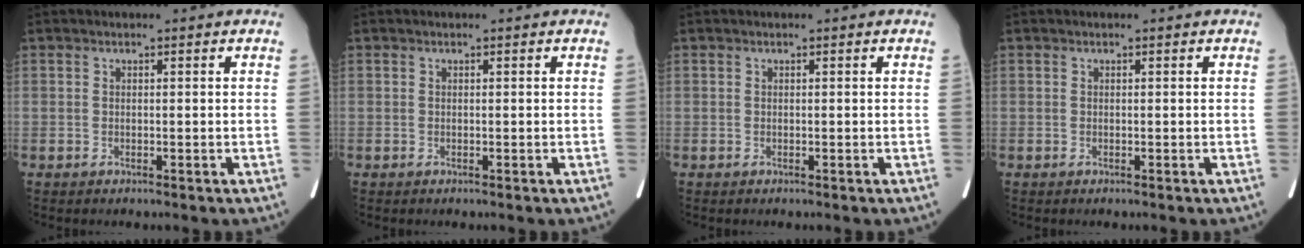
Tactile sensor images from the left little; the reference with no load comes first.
{"total": 0.0}
{"total": 0.0}
{"total": 0.0}